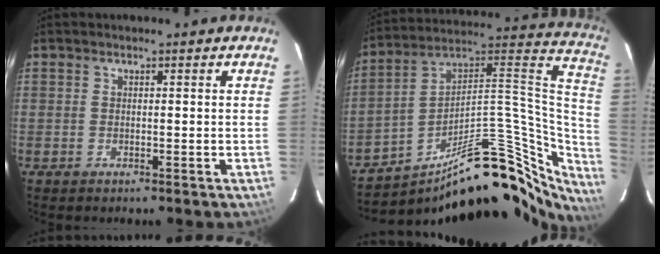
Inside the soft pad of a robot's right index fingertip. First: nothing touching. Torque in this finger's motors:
{"motor_torque": [0.27, -0.86, 0.42, 0.07]}